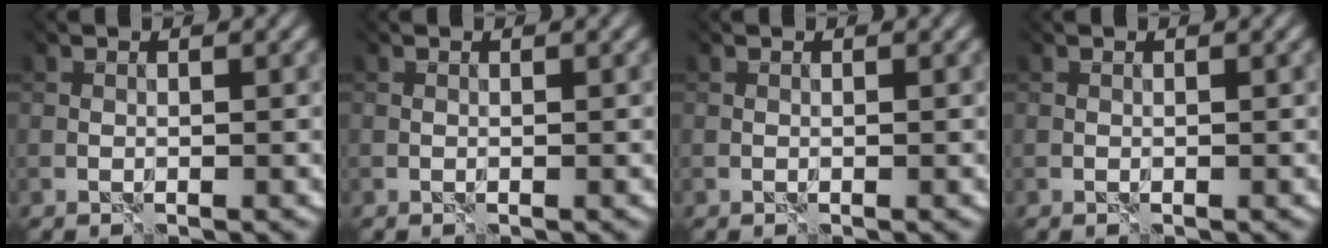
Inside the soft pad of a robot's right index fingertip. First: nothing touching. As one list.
[{"total": 0.0}, {"total": 0.0}, {"total": 0.0}]